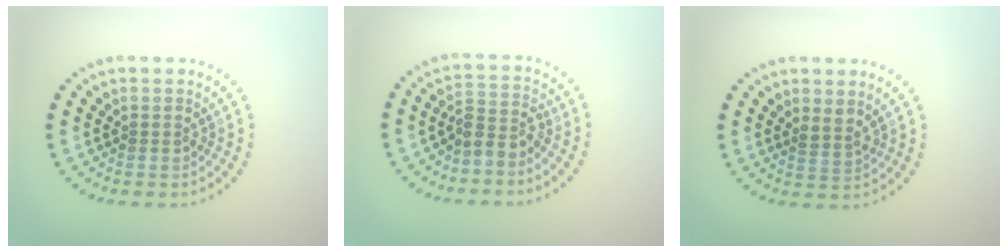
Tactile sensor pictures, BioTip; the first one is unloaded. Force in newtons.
{"total": 2.6, "press": 1.9, "slide": 1.7}
{"total": 1.6, "press": 1.2, "slide": 1.1}